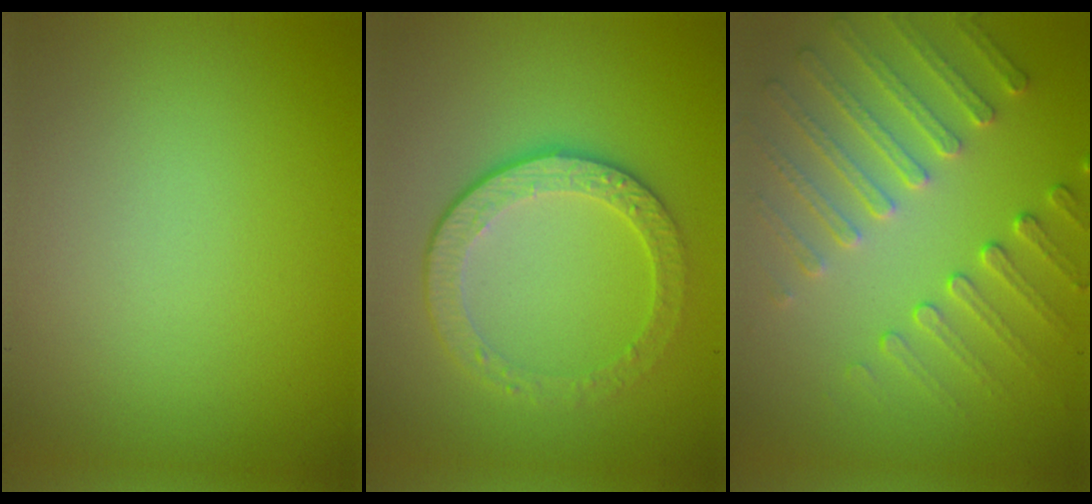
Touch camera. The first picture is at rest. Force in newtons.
{"total": 4.7, "press": 3.3, "slide": 3.3}
{"total": 4.9, "press": 3.8, "slide": 3.1}